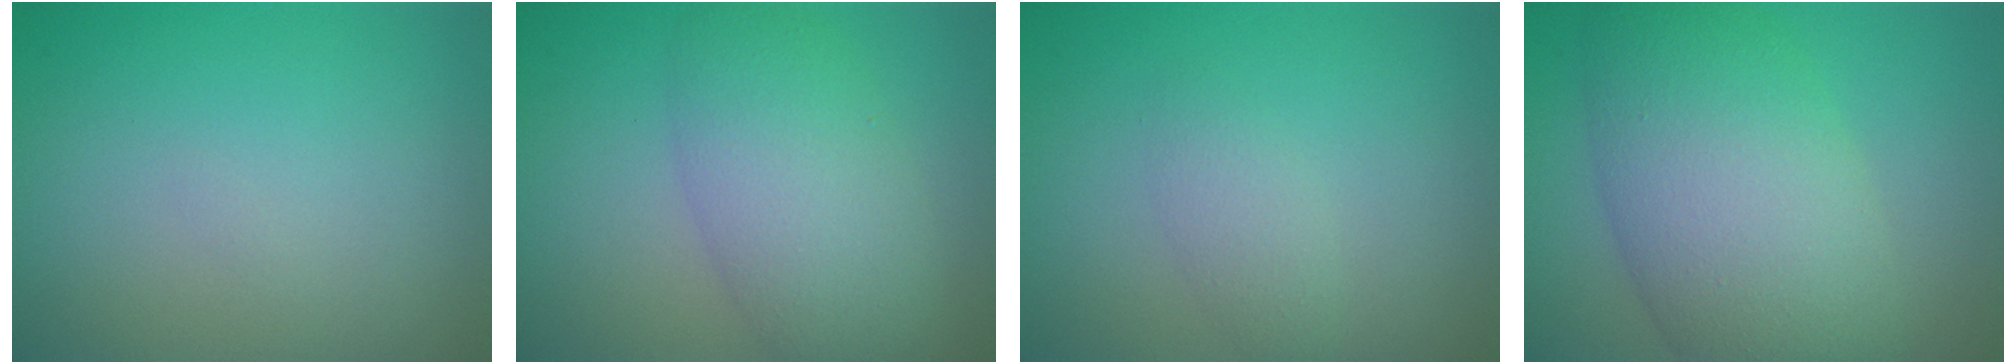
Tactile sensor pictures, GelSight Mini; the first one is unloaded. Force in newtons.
{"total": 5.5, "press": 5.5, "slide": 0.1}
{"total": 1.5, "press": 1.5, "slide": 0.0}
{"total": 9.6, "press": 9.6, "slide": 0.5}